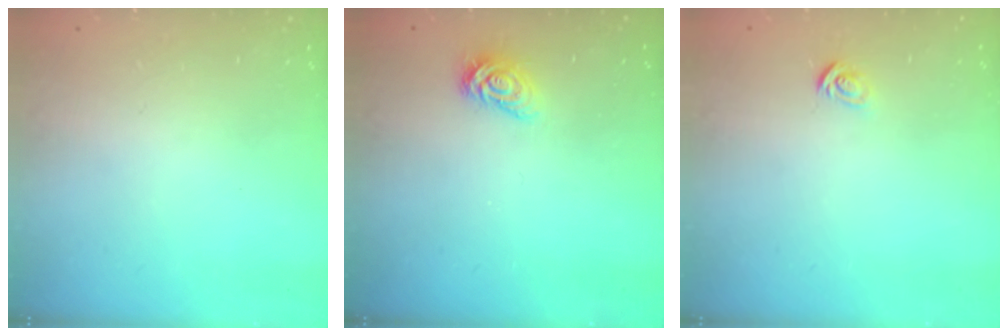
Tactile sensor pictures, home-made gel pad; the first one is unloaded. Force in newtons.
{"total": 4.4, "press": 4.4, "slide": 0.2}
{"total": 3.2, "press": 3.2, "slide": 0.3}